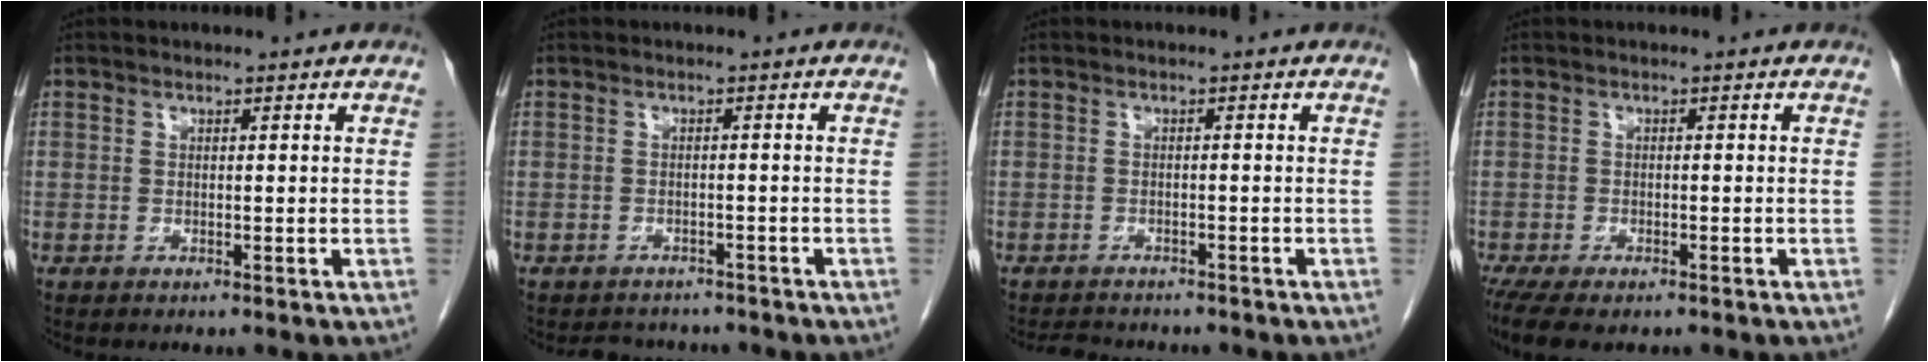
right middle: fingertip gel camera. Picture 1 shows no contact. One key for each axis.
{"total": 4.7, "fx": -4.2, "fy": 1.9, "fz": 0.4, "tx": -0.003, "ty": 0.001, "tz": -0.054}
{"total": 4.8, "fx": -4.4, "fy": 1.5, "fz": 1.3, "tx": -0.022, "ty": -0.006, "tz": -0.061}
{"total": 7.9, "fx": -5.8, "fy": 3.0, "fz": 4.5, "tx": -0.082, "ty": -0.014, "tz": -0.089}